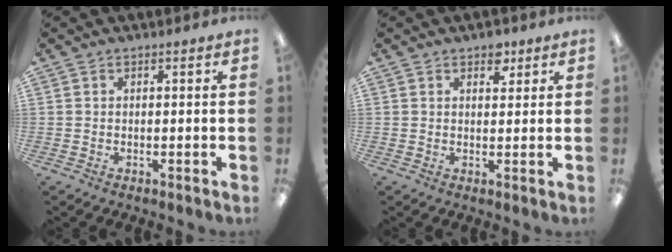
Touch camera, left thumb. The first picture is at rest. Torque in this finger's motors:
{"motor_torque": [0.15, -0.10, 0.25, -0.11, 0.00]}